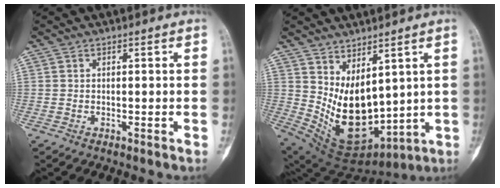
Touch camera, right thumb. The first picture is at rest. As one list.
[{"total": 14.7, "force": [2.7, 8.6, 11.6], "torque": [-0.165, -0.043, 0.087]}]